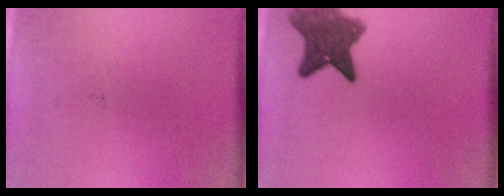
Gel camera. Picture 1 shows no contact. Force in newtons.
{"total": 8.3}